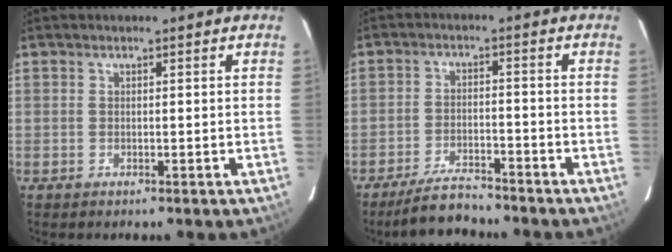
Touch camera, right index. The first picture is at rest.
{"total": 6.2, "force": [-5.8, 1.2, 1.9], "torque": [-0.038, -0.013, -0.102]}